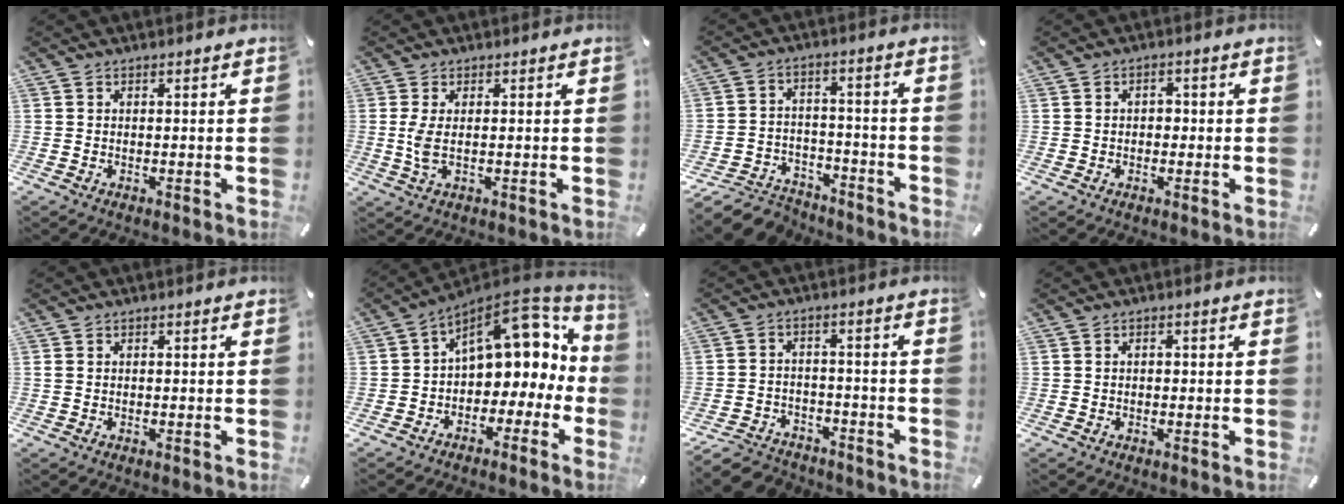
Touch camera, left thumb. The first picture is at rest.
{"total": 4.7, "force": [0.2, 1.4, 4.5], "torque": [-0.096, -0.005, 0.002]}
{"total": 8.9, "force": [-7.3, 4.7, 2.3], "torque": [-0.033, 0.043, -0.134]}
{"total": 2.2, "force": [-0.2, 1.6, 1.5], "torque": [-0.023, 0.004, -0.009]}
{"total": 0.7, "force": [0.1, 0.5, 0.5], "torque": [-0.010, 0.004, -0.001]}
{"total": 15.4, "force": [5.9, 10.1, 10.0], "torque": [-0.134, -0.043, 0.104]}
{"total": 6.1, "force": [-5.0, 3.3, 1.4], "torque": [-0.031, 0.021, -0.097]}
{"total": 1.1, "force": [0.0, 0.7, 0.9], "torque": [-0.017, 0.005, -0.002]}